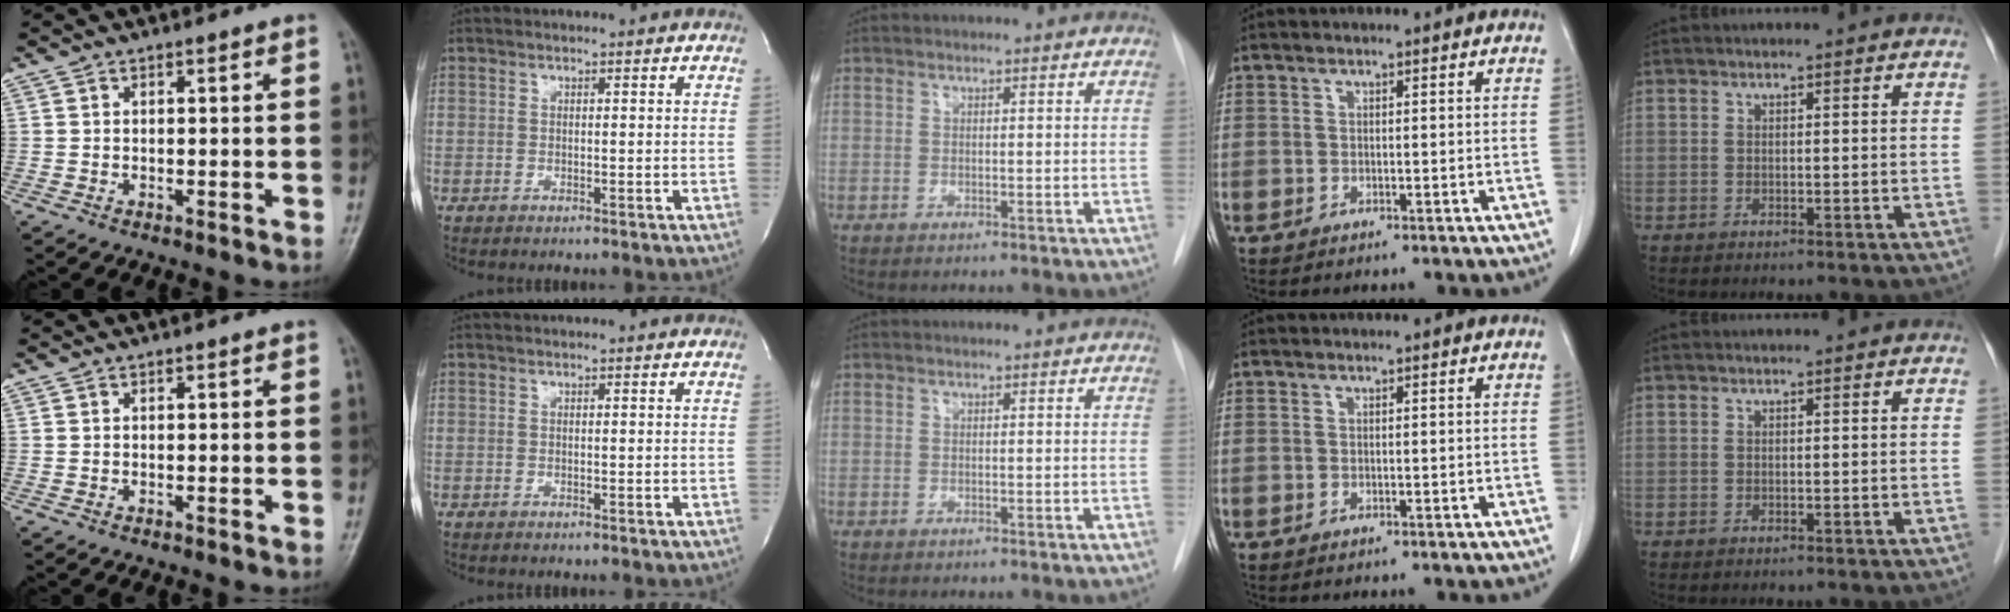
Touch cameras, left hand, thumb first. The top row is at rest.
{}